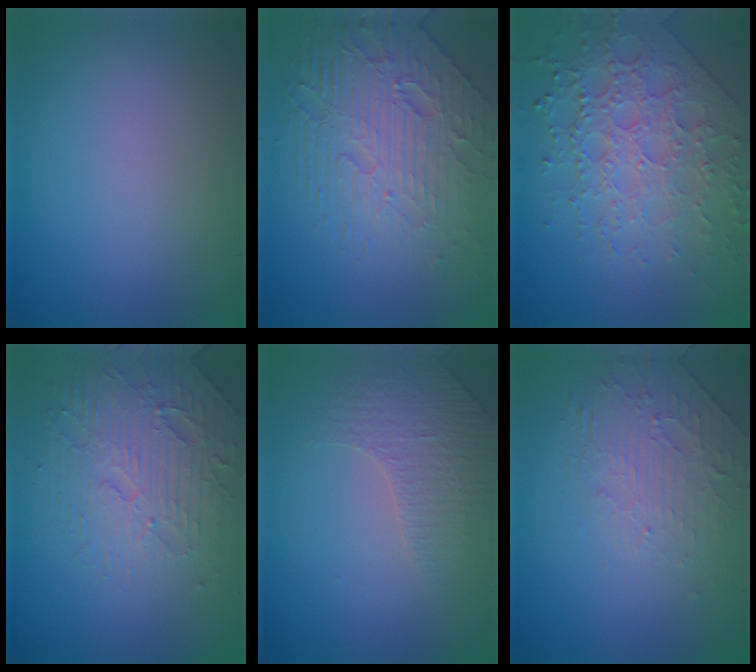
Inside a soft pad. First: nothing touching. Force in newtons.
{"total": 7.6, "press": 5.3, "slide": 5.4}
{"total": 7.1, "press": 5.4, "slide": 4.5}
{"total": 4.2, "press": 4.1, "slide": 0.7}
{"total": 1.8, "press": 1.6, "slide": 0.8}
{"total": 2.2, "press": 1.5, "slide": 1.7}